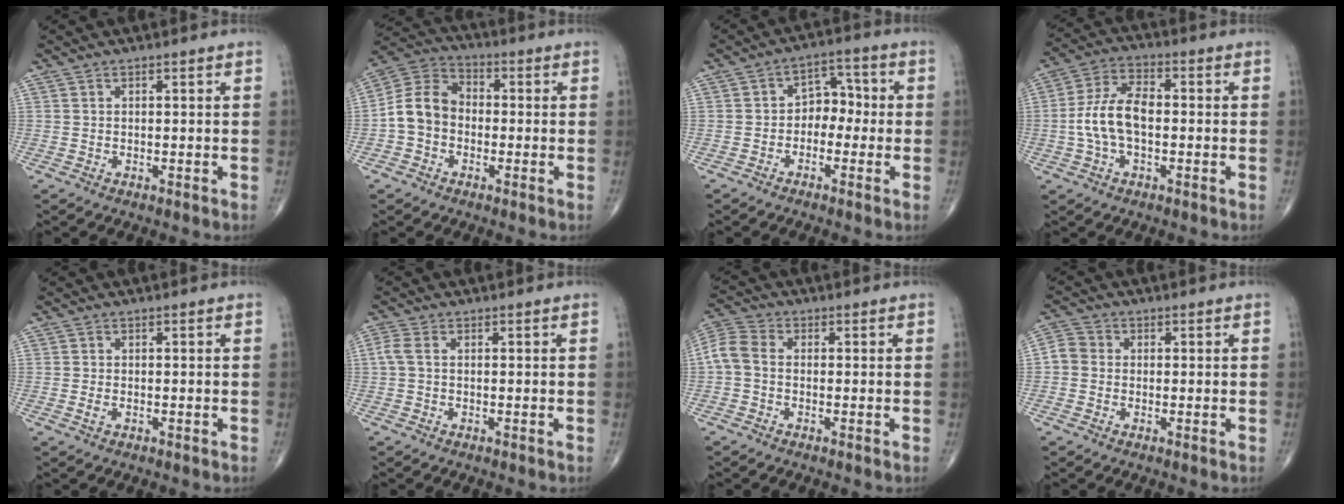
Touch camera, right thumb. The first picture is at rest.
{"total": 9.5, "force": [-1.6, 7.5, 5.6], "torque": [-0.095, 0.036, -0.045]}
{"total": 5.9, "force": [-1.1, 4.4, 3.8], "torque": [-0.022, 0.033, -0.033]}
{"total": 10.0, "force": [-1.0, 5.4, 8.4], "torque": [-0.174, 0.029, -0.024]}
{"total": 1.1, "force": [-0.3, 0.6, 0.8], "torque": [-0.021, 0.000, -0.006]}
{"total": 2.2, "force": [0.0, 1.1, 1.9], "torque": [-0.055, 0.004, -0.004]}
{"total": 6.0, "force": [-0.5, 4.1, 4.4], "torque": [-0.097, 0.018, -0.023]}
{"total": 3.6, "force": [-0.4, 3.3, 1.5], "torque": [-0.022, 0.010, -0.018]}